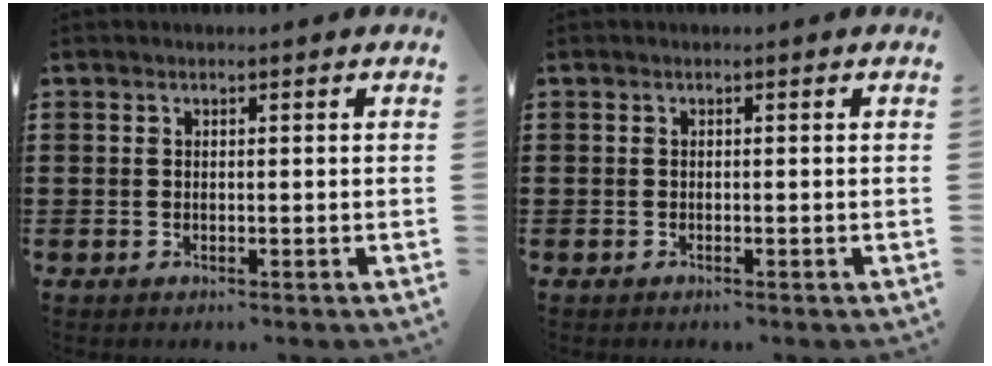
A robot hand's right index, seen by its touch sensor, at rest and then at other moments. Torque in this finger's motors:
{"motor_torque": [-0.21, 0.31, -0.11, -0.02]}